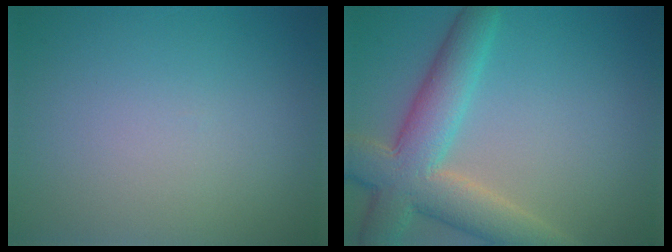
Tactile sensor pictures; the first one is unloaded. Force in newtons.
{"total": 7.7, "press": 7.7, "slide": 0.8}